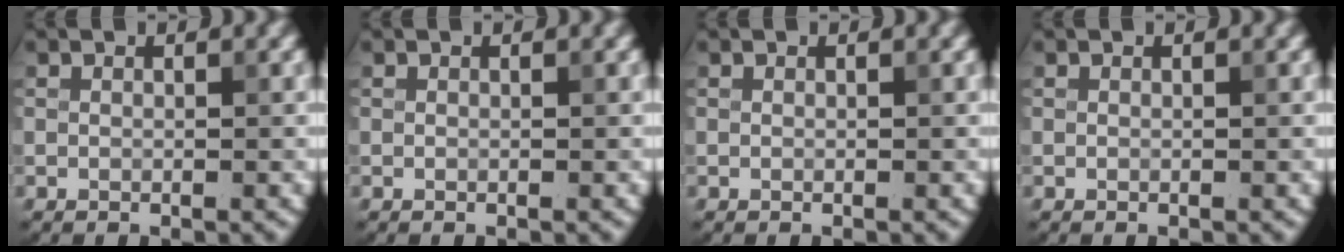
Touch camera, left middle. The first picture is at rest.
{"total": 0.0}
{"total": 0.0}
{"total": 0.0}